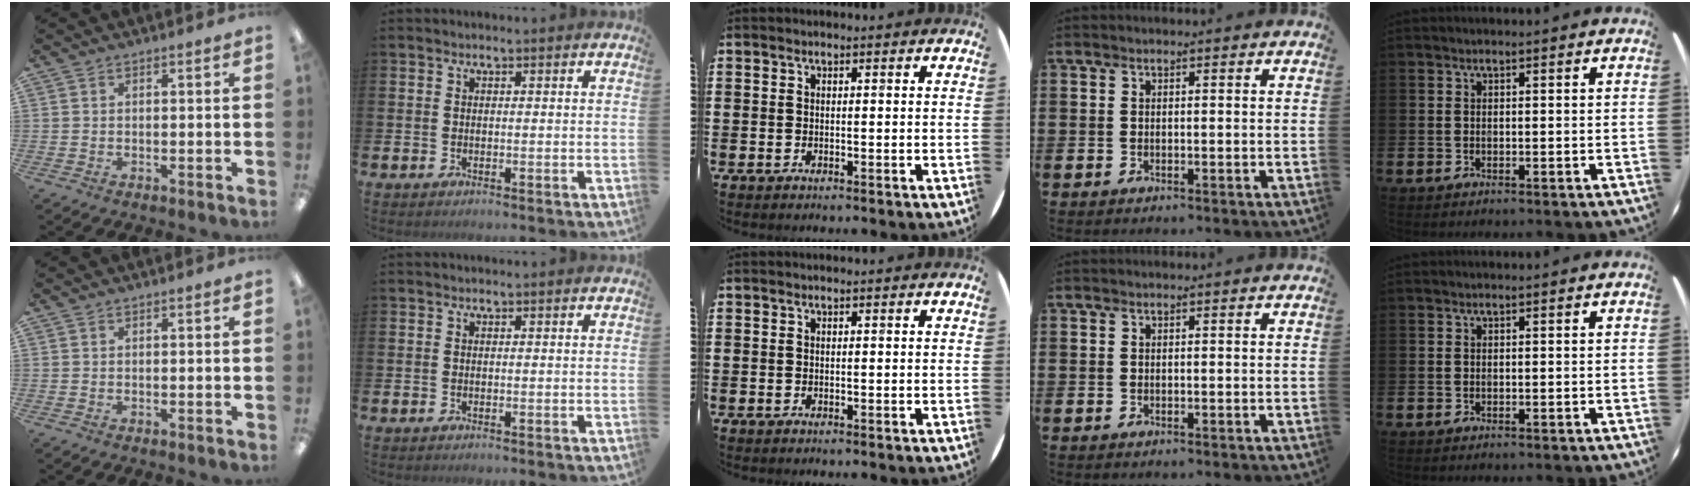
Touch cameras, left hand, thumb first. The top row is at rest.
{}